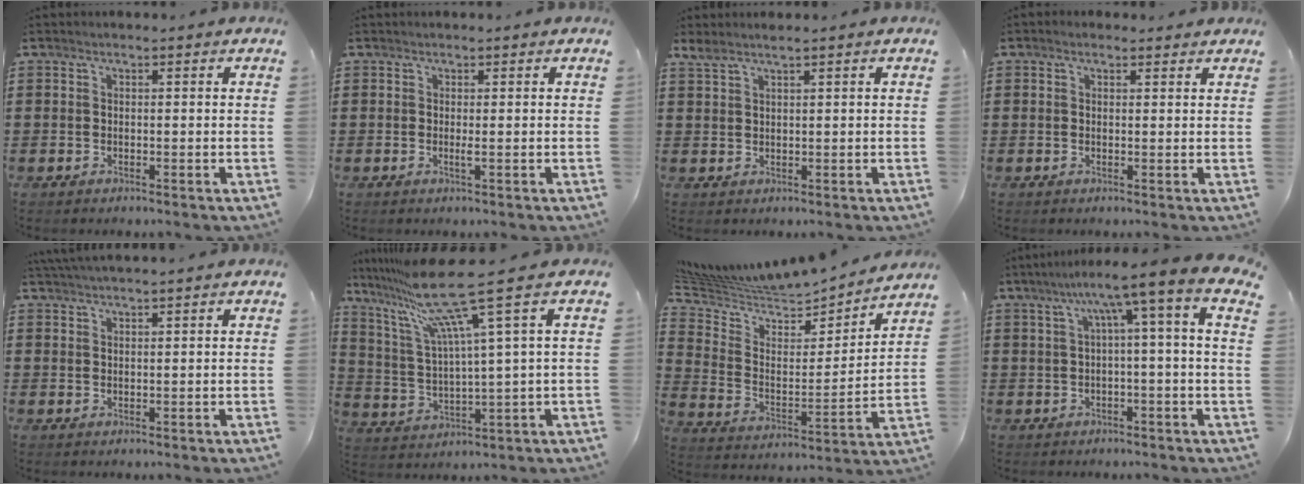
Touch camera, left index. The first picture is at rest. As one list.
[{"total": 0.8, "force": [0.0, -0.1, 0.8], "torque": [-0.015, -0.004, 0.000]}, {"total": 2.0, "force": [1.6, 0.1, 1.1], "torque": [-0.025, 0.001, 0.030]}, {"total": 1.1, "force": [0.9, 0.5, 0.3], "torque": [-0.008, 0.005, 0.018]}, {"total": 1.8, "force": [1.7, -0.3, 0.4], "torque": [-0.011, 0.002, 0.034]}, {"total": 13.2, "force": [8.8, 0.0, 9.9], "torque": [-0.230, -0.038, 0.139]}, {"total": 5.1, "force": [4.8, 1.6, 0.3], "torque": [-0.041, -0.047, 0.079]}, {"total": 6.6, "force": [1.0, -0.5, 6.5], "torque": [-0.129, -0.013, 0.007]}]